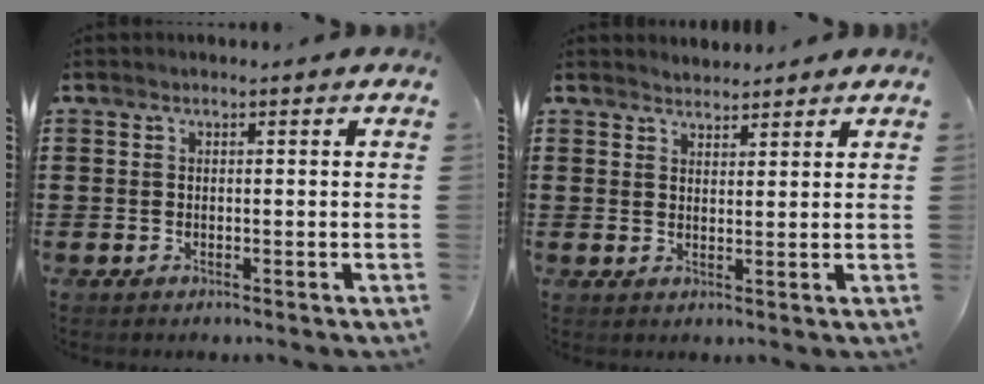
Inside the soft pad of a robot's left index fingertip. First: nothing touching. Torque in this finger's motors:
{"motor_torque": [-0.21, -0.23, -0.08, 0.01]}